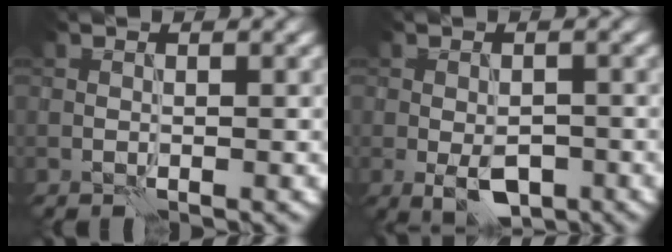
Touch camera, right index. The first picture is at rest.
{"total": 4.1, "force": [-1.7, 2.1, 3.1], "torque": [-0.050, -0.003, -0.028]}